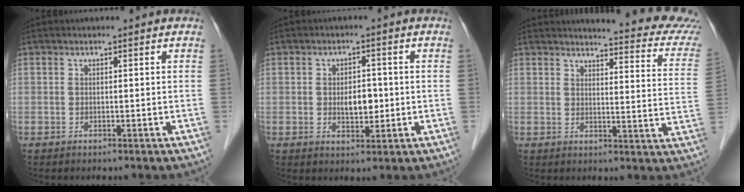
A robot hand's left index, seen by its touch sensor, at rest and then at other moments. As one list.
[{"total": 3.8, "force": [-0.2, 2.1, 3.2], "torque": [-0.051, 0.001, 0.001]}, {"total": 16.8, "force": [16.0, 1.6, 4.9], "torque": [-0.038, -0.084, 0.150]}]